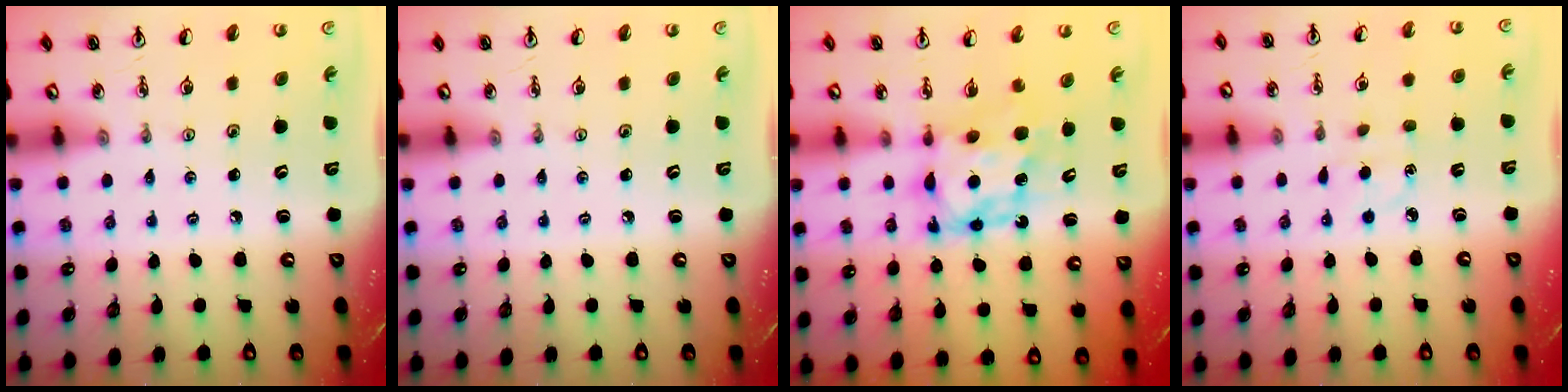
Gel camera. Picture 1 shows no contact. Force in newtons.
{"total": 0.0}
{"total": 7.2, "press": 7.2, "slide": 0.6}
{"total": 4.3, "press": 4.3, "slide": 0.4}